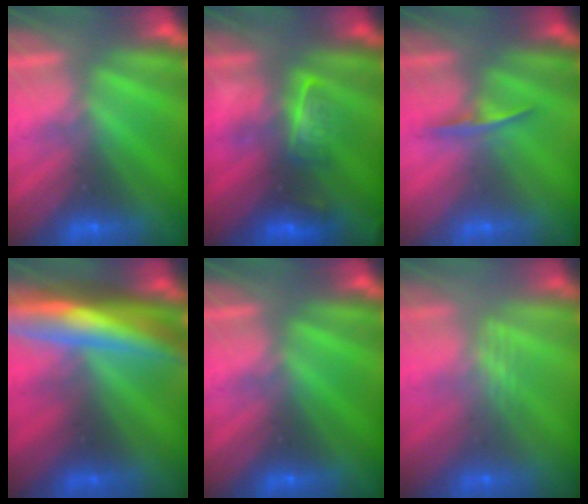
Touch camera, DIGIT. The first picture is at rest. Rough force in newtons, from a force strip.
{"total": 2.6}
{"total": 1.0}
{"total": 9.3}
{"total": 0.0}
{"total": 2.4}